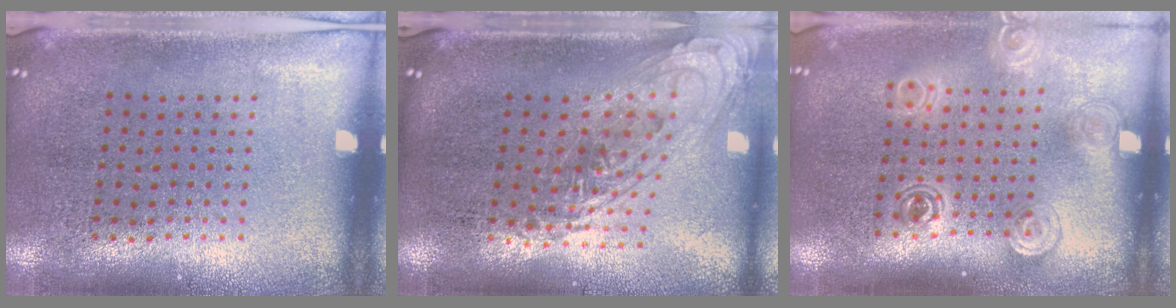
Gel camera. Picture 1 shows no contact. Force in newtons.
{"total": 1.3, "press": 1.2, "slide": 0.5}
{"total": 1.4, "press": 1.2, "slide": 0.8}